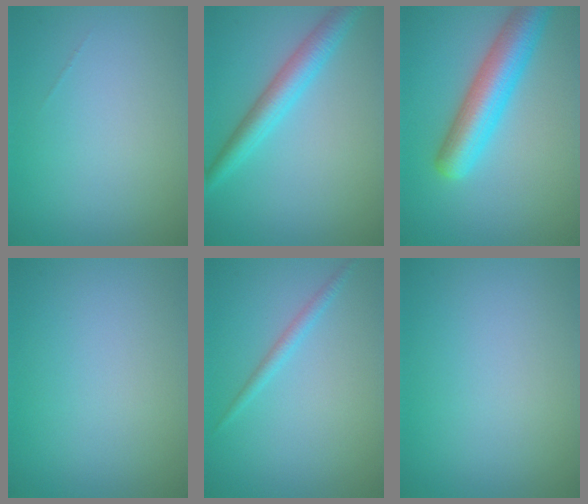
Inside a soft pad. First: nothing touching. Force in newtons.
{"total": 3.9, "press": 3.8, "slide": 0.1}
{"total": 6.6, "press": 6.6, "slide": 0.2}
{"total": 0.0}
{"total": 1.3, "press": 1.3, "slide": 0.1}
{"total": 0.0}